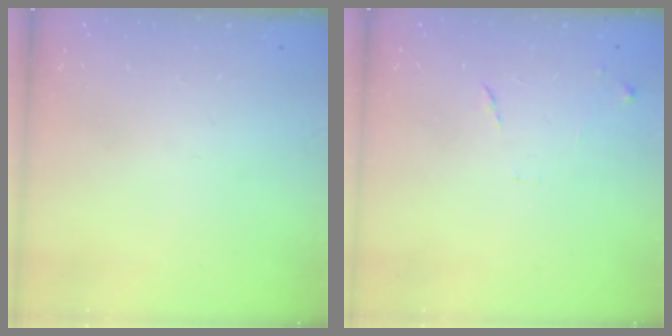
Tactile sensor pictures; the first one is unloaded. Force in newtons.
{"total": 7.5, "press": 7.5, "slide": 0.6}